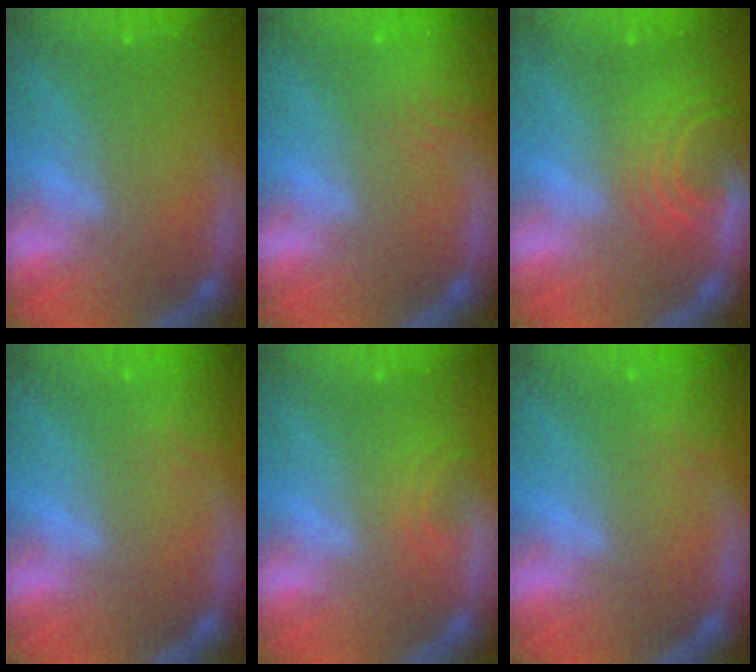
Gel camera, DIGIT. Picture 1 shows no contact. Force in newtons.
{"total": 6.1}
{"total": 6.1}
{"total": 2.9}
{"total": 1.9}
{"total": 2.9}